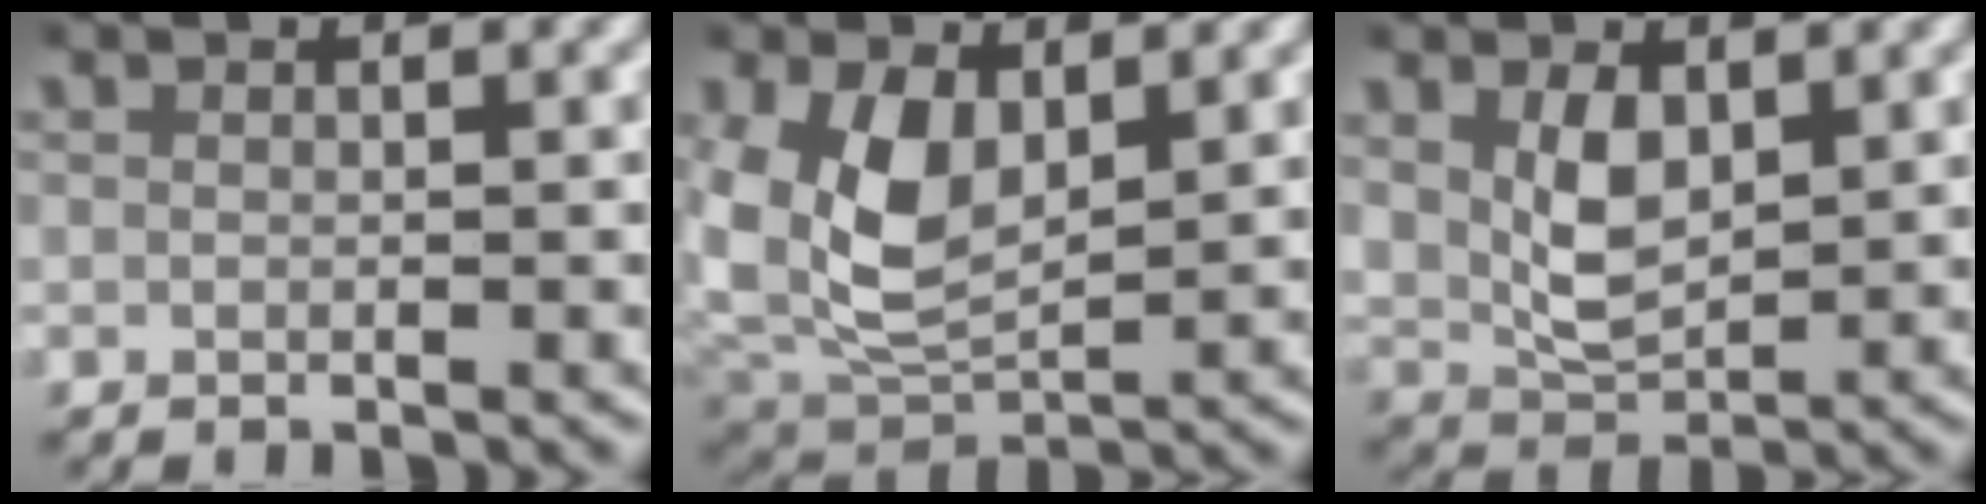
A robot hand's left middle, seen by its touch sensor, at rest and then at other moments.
{"total": 7.1, "force": [1.6, 5.3, 4.4], "torque": [-0.120, -0.020, 0.043]}
{"total": 4.0, "force": [1.7, 2.6, 2.6], "torque": [-0.060, -0.019, 0.040]}